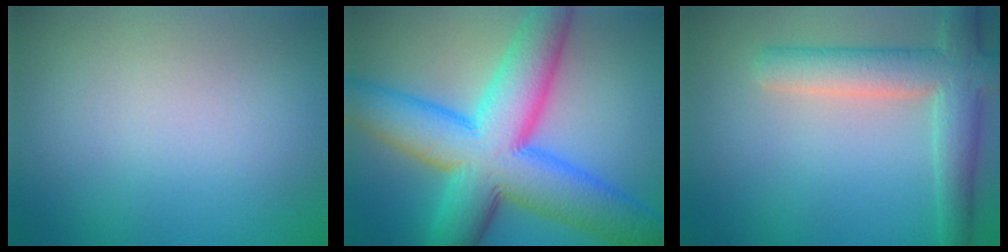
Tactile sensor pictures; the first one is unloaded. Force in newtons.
{"total": 13.6, "press": 13.6, "slide": 0.2}
{"total": 6.0, "press": 6.0, "slide": 0.6}